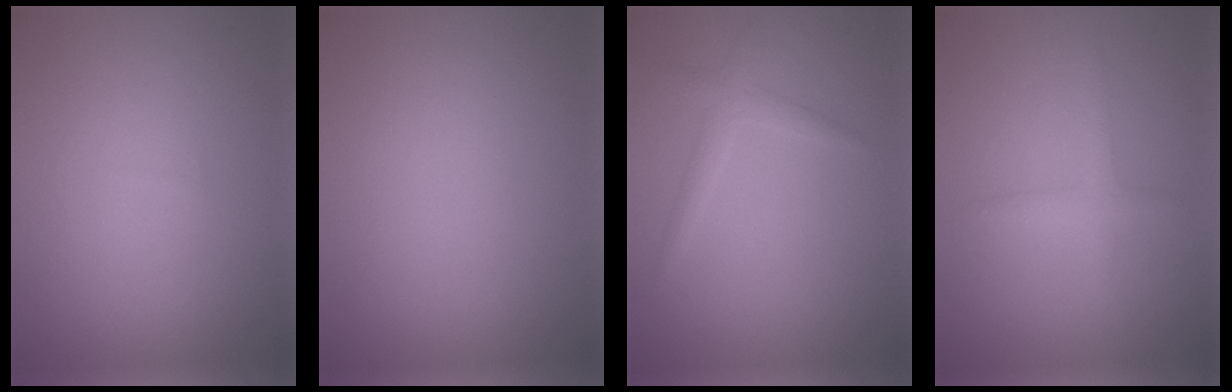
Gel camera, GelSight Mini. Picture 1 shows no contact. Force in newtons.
{"total": 0.0}
{"total": 1.7, "press": 1.7, "slide": 0.1}
{"total": 1.5, "press": 1.5, "slide": 0.1}